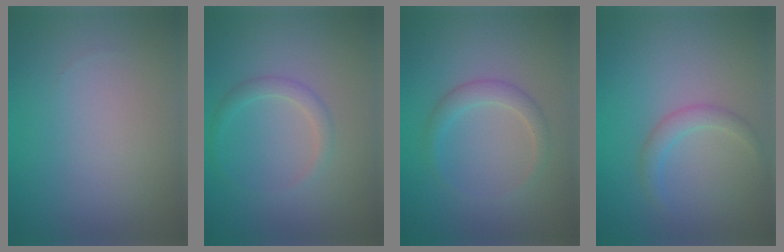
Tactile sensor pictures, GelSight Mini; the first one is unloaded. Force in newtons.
{"total": 1.4, "press": 1.4, "slide": 0.0}
{"total": 1.9, "press": 1.9, "slide": 0.1}
{"total": 1.6, "press": 1.6, "slide": 0.1}